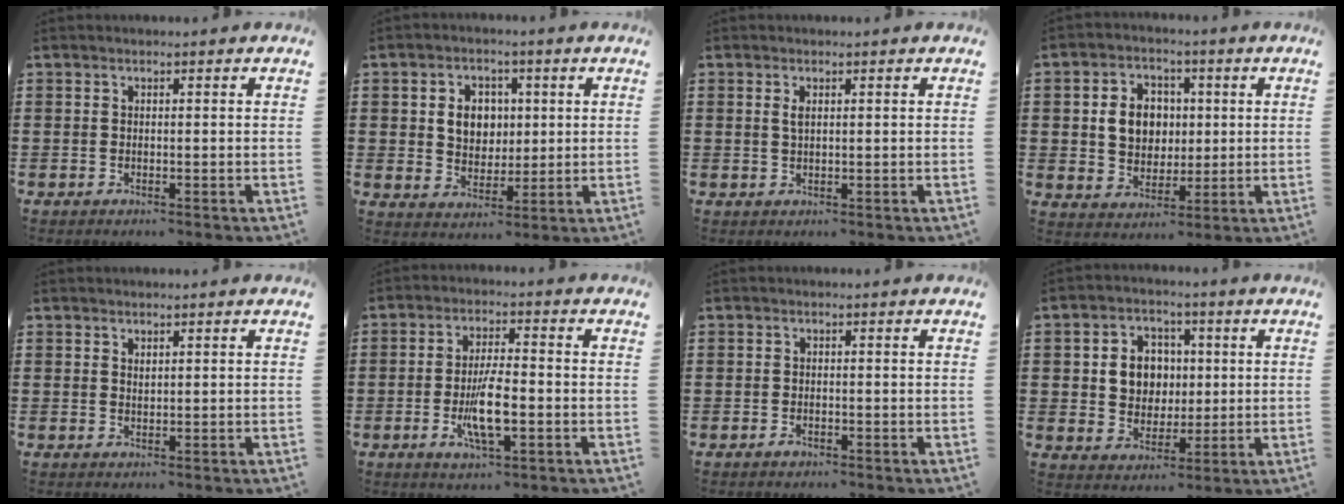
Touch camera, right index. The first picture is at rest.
{"total": 5.6, "force": [0.9, 4.7, 2.9], "torque": [-0.061, 0.007, 0.010]}
{"total": 1.3, "force": [0.4, 0.4, 1.1], "torque": [-0.024, 0.003, 0.006]}
{"total": 7.0, "force": [0.7, 5.9, 3.6], "torque": [-0.076, 0.013, 0.008]}
{"total": 0.8, "force": [0.6, 0.3, 0.2], "torque": [-0.006, 0.002, 0.012]}
{"total": 7.6, "force": [-1.9, 2.3, 7.0], "torque": [-0.141, -0.008, -0.036]}
{"total": 0.8, "force": [-0.6, 0.4, 0.5], "torque": [-0.010, -0.004, -0.010]}
{"total": 6.6, "force": [0.7, 5.8, 3.0], "torque": [-0.066, 0.012, 0.008]}